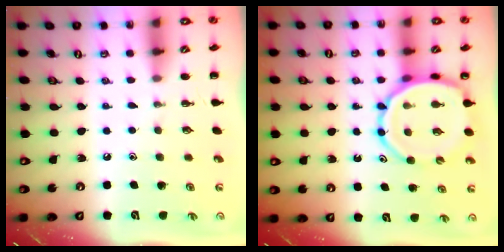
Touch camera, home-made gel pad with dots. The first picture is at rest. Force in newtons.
{"total": 11.4, "press": 11.0, "slide": 2.9}